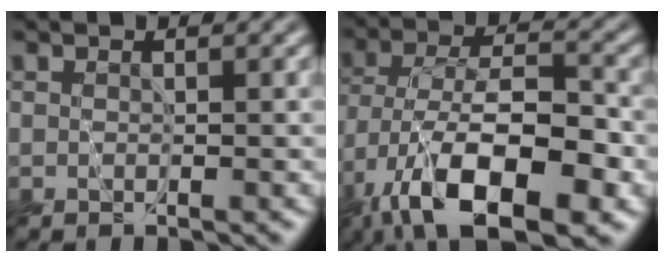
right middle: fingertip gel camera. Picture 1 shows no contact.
{"total": 13.3, "force": [-7.4, 5.2, 9.7], "torque": [-0.178, -0.006, -0.131]}